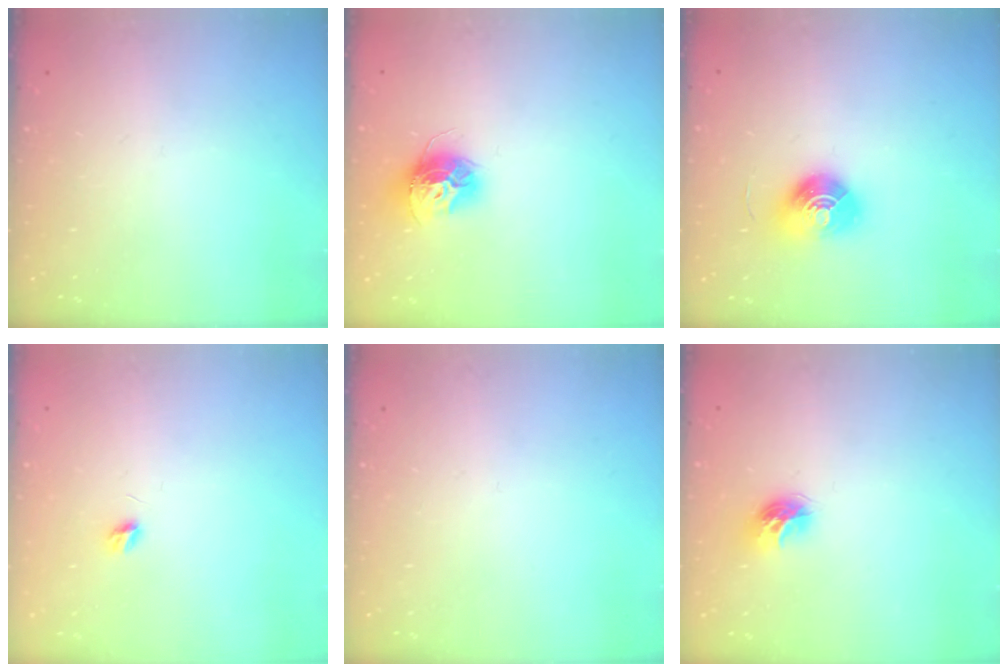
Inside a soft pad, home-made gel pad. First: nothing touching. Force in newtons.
{"total": 12.2, "press": 12.1, "slide": 1.1}
{"total": 9.9, "press": 9.9, "slide": 0.9}
{"total": 3.7, "press": 3.7, "slide": 0.3}
{"total": 0.0}
{"total": 8.6, "press": 8.6, "slide": 0.0}